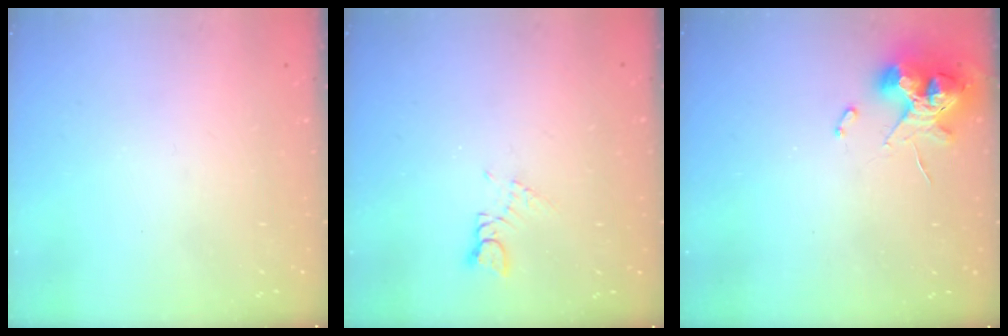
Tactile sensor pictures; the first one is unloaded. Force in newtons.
{"total": 1.4, "press": 1.4, "slide": 0.2}
{"total": 9.9, "press": 9.8, "slide": 1.1}